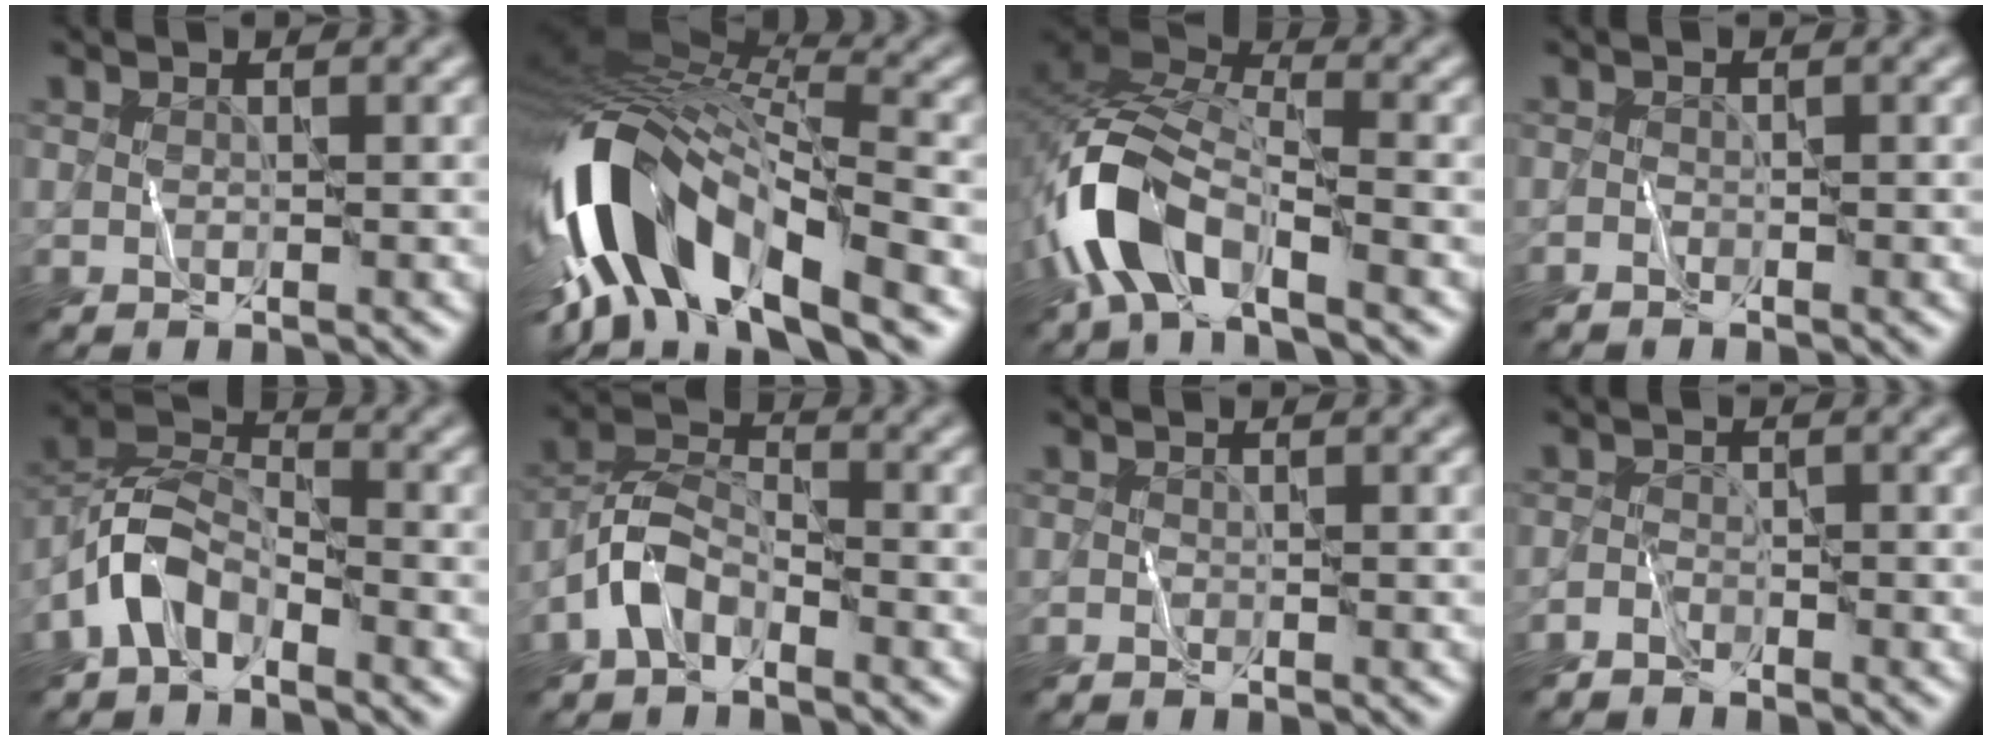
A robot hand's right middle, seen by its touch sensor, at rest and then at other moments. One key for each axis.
{"total": 13.4, "fx": -5.0, "fy": 6.0, "fz": 10.9, "tx": -0.215, "ty": 0.012, "tz": -0.100}
{"total": 8.9, "fx": -4.7, "fy": 4.2, "fz": 6.2, "tx": -0.123, "ty": 0.005, "tz": -0.103}
{"total": 0.6, "fx": -0.6, "fy": 0.1, "fz": 0.0, "tx": 0.002, "ty": 0.003, "tz": -0.012}
{"total": 4.5, "fx": -2.9, "fy": 2.5, "fz": 2.3, "tx": -0.040, "ty": 0.010, "tz": -0.072}
{"total": 4.0, "fx": -2.6, "fy": 2.2, "fz": 2.1, "tx": -0.037, "ty": 0.011, "tz": -0.063}
{"total": 0.0}
{"total": 1.5, "fx": -1.4, "fy": 0.4, "fz": 0.2, "tx": -0.004, "ty": 0.004, "tz": -0.035}